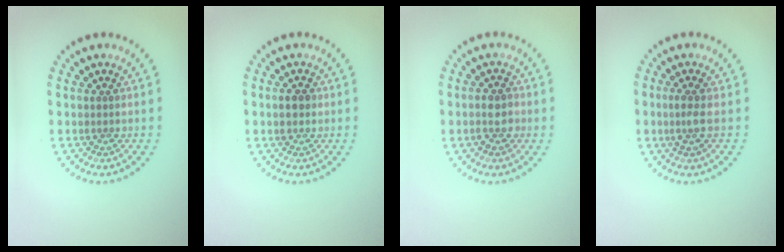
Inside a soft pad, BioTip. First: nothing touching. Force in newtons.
{"total": 2.0, "press": 2.0, "slide": 0.2}
{"total": 2.0, "press": 1.9, "slide": 0.7}
{"total": 1.6, "press": 1.3, "slide": 0.9}